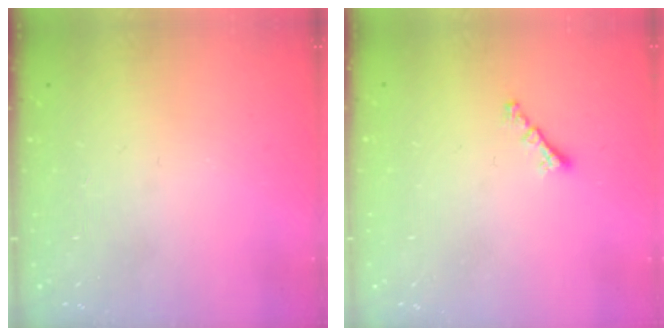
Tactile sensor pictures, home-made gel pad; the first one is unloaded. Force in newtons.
{"total": 0.6, "press": 0.5, "slide": 0.4}